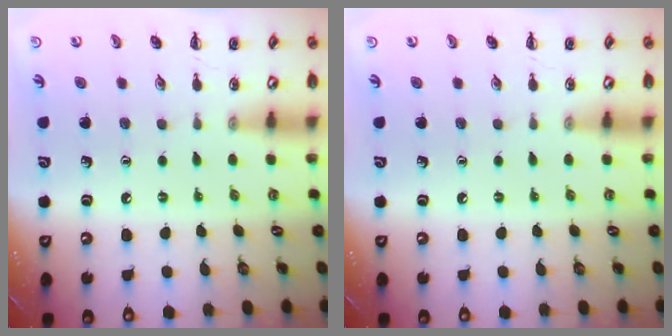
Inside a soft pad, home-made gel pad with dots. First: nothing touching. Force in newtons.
{"total": 0.0}